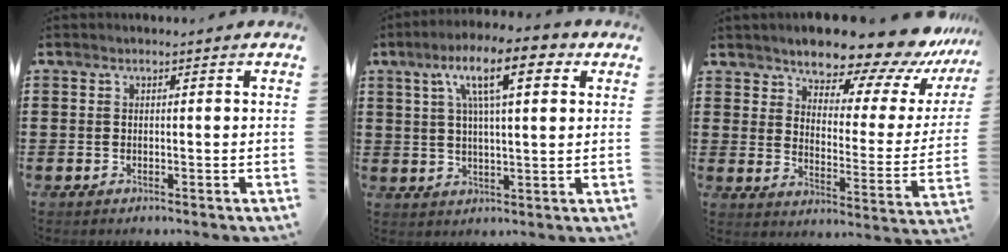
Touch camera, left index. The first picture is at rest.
{"total": 11.7, "force": [5.4, 3.1, 9.9], "torque": [-0.178, 0.005, 0.084]}
{"total": 11.3, "force": [10.1, 2.3, 4.5], "torque": [-0.091, -0.078, 0.173]}